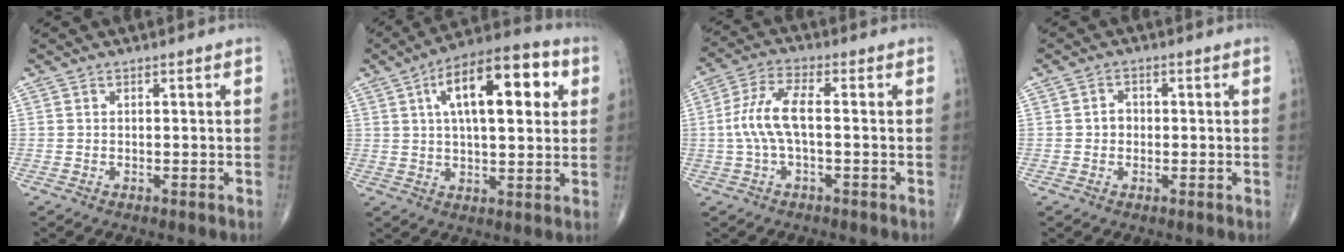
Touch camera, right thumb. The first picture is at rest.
{"total": 18.0, "force": [5.3, 7.4, 15.5], "torque": [-0.217, 0.012, 0.075]}
{"total": 8.3, "force": [-0.4, 3.0, 7.7], "torque": [-0.179, 0.024, -0.011]}
{"total": 2.1, "force": [-0.2, 1.9, 1.0], "torque": [-0.005, 0.007, -0.007]}